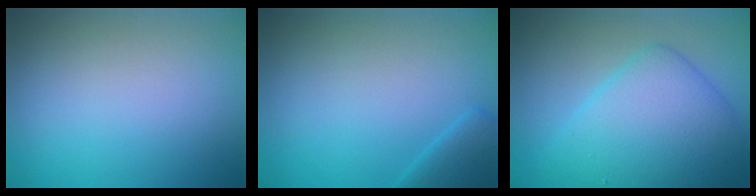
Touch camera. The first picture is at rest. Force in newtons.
{"total": 2.3, "press": 2.3, "slide": 0.2}
{"total": 7.5, "press": 7.5, "slide": 0.2}